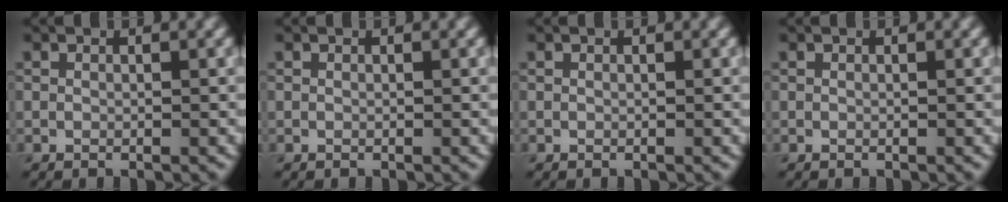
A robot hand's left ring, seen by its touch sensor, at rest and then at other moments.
{"total": 0.0}
{"total": 0.0}
{"total": 0.0}